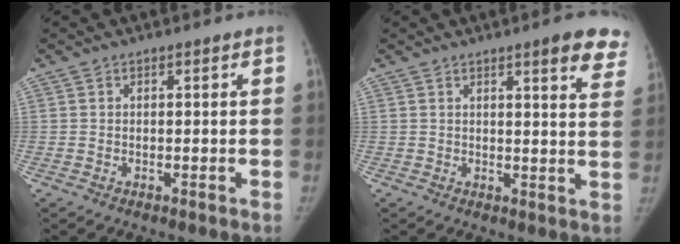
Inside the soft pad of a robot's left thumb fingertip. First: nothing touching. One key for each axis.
{"total": 9.3, "fx": 6.4, "fy": 1.8, "fz": 6.4, "tx": -0.051, "ty": -0.028, "tz": 0.065}